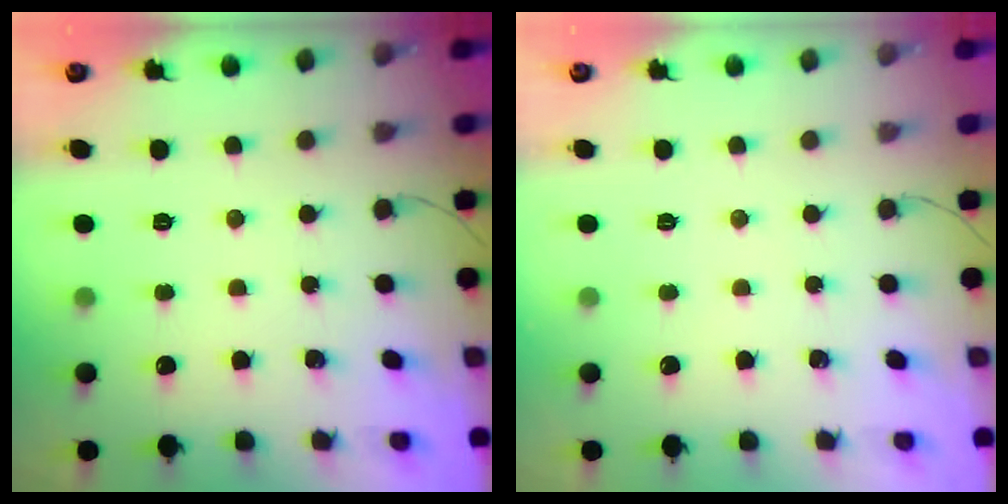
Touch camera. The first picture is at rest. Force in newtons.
{"total": 0.0}